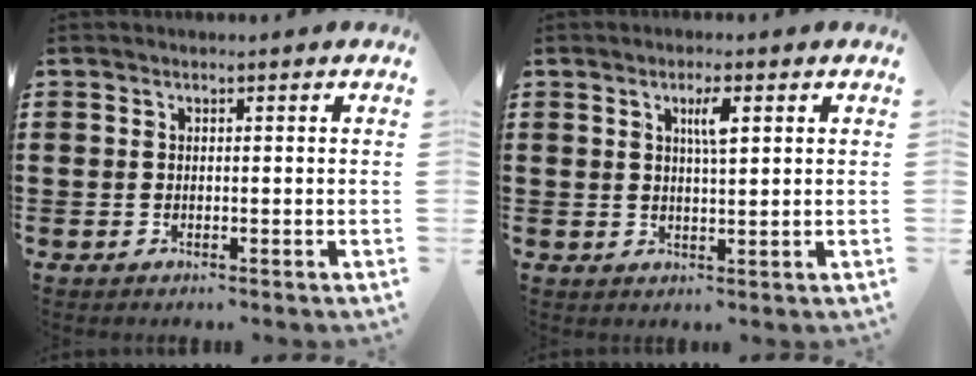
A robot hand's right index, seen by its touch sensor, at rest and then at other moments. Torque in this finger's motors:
{"motor_torque": [0.15, -0.05, 0.06, 0.04]}